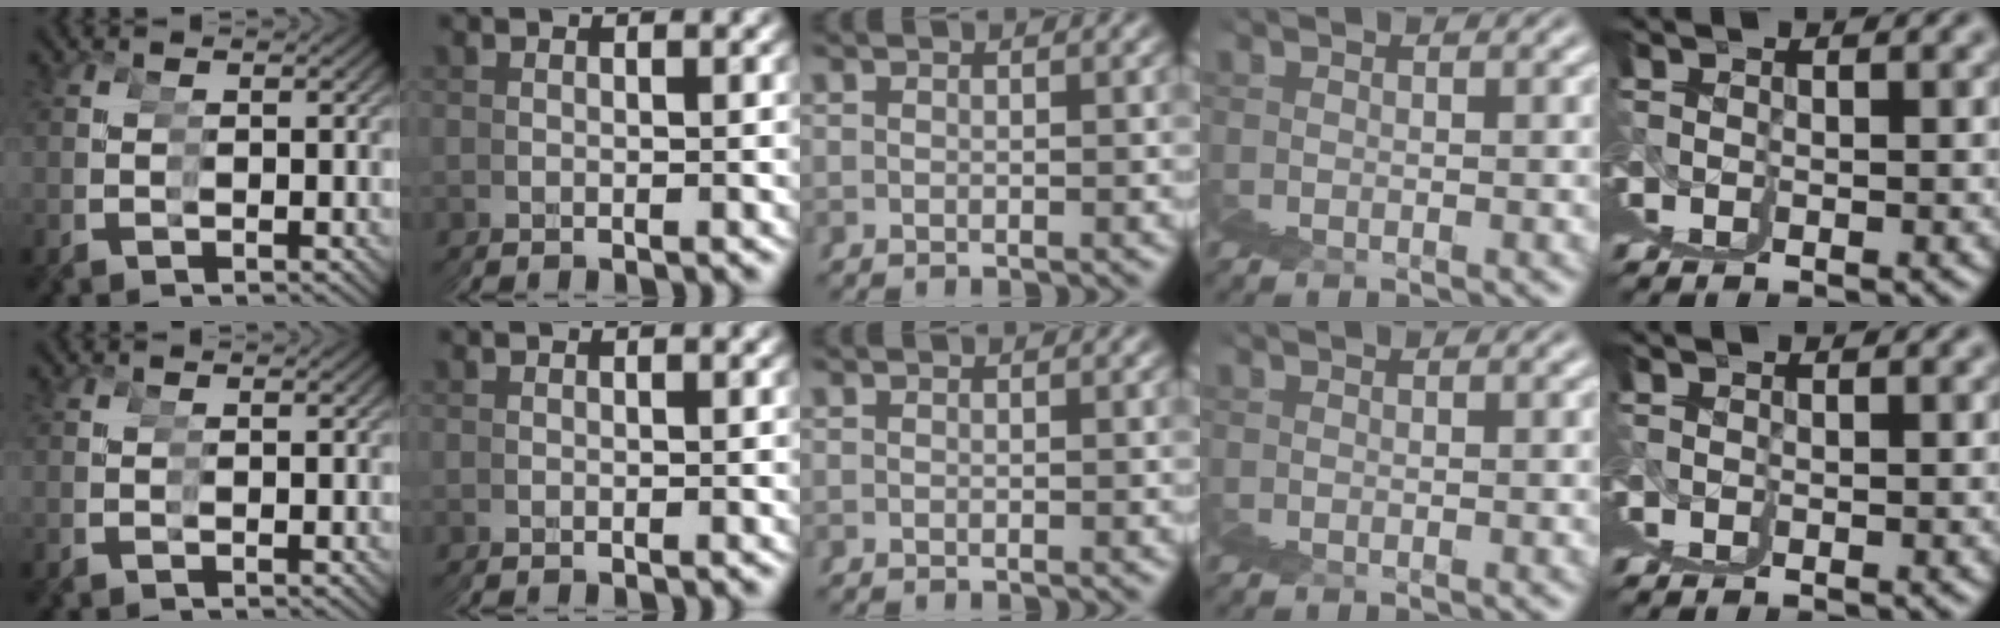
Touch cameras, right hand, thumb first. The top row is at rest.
{}